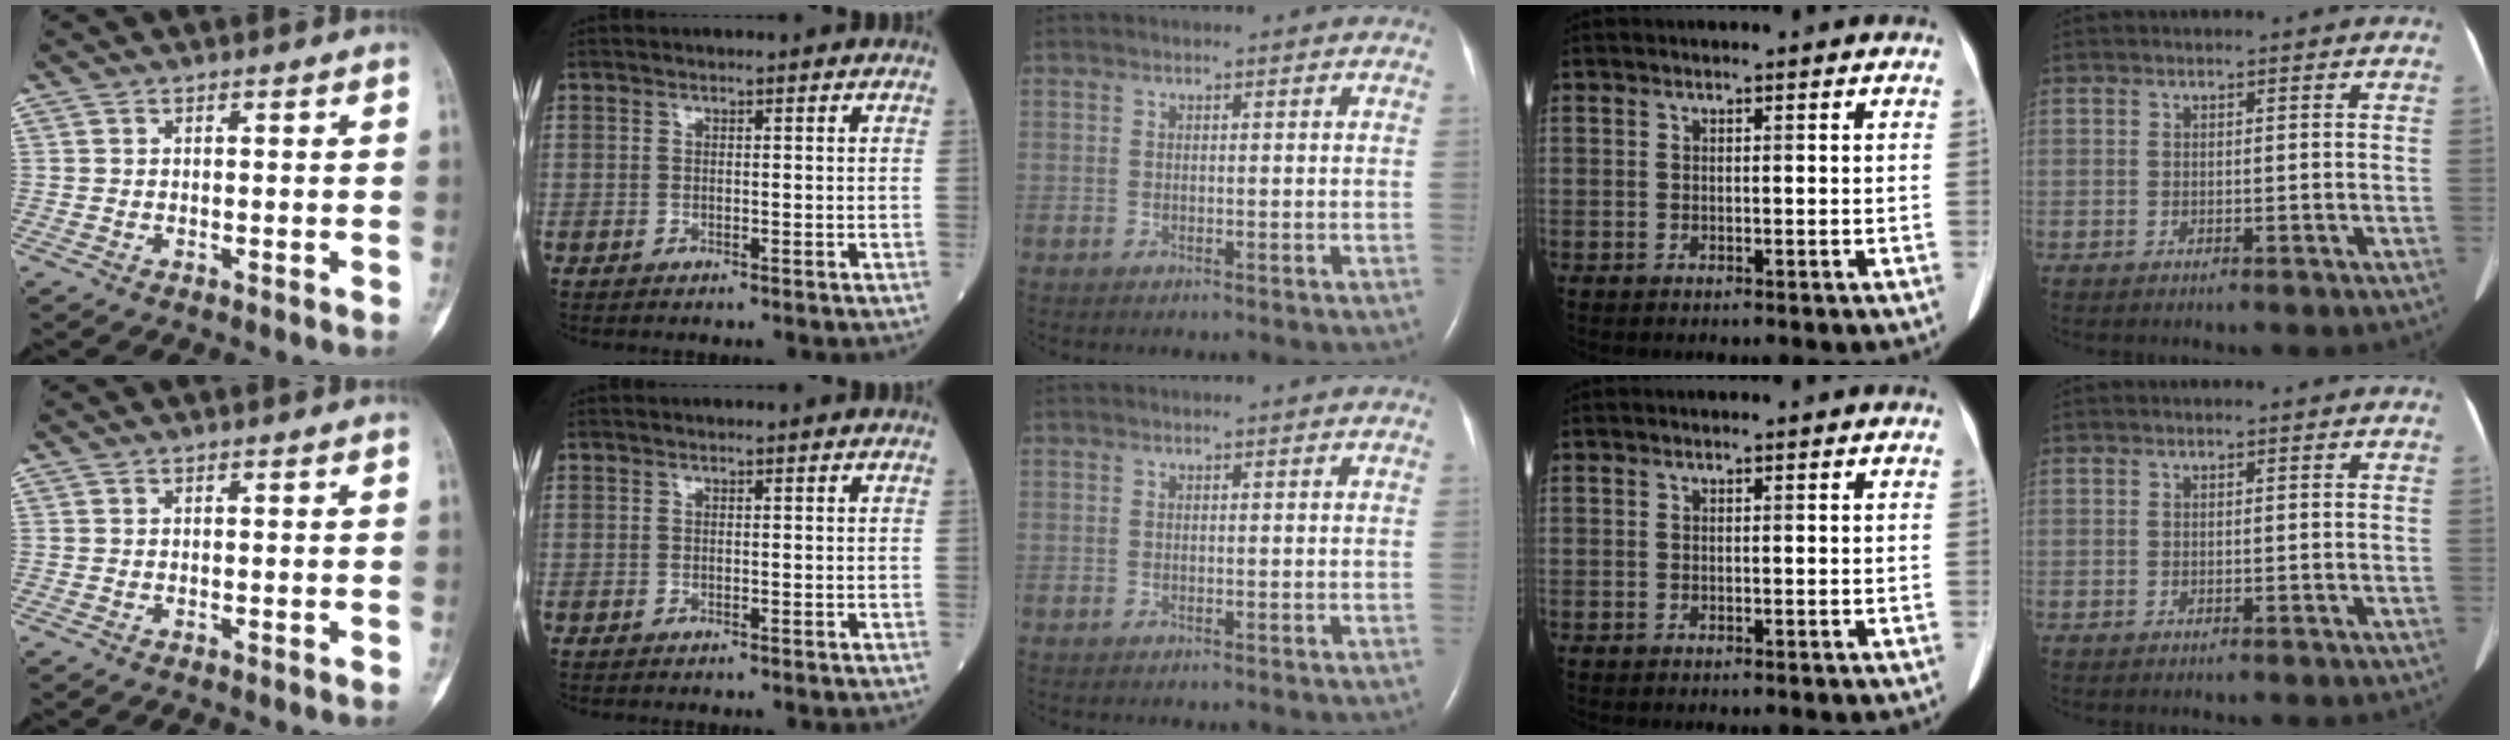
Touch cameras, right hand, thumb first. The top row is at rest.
{}